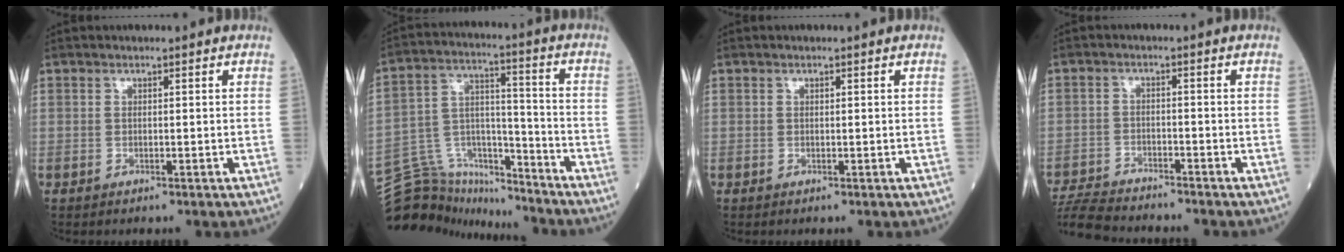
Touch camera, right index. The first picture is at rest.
{"total": 14.3, "force": [-13.6, 4.4, 0.7], "torque": [-0.023, 0.061, -0.230]}
{"total": 0.0}
{"total": 8.7, "force": [-8.4, 0.9, 2.0], "torque": [-0.036, -0.012, -0.148]}